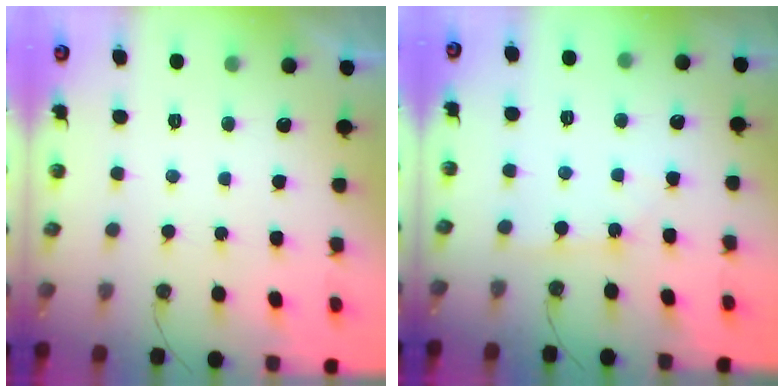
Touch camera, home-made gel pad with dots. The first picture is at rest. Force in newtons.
{"total": 2.2, "press": 2.2, "slide": 0.2}